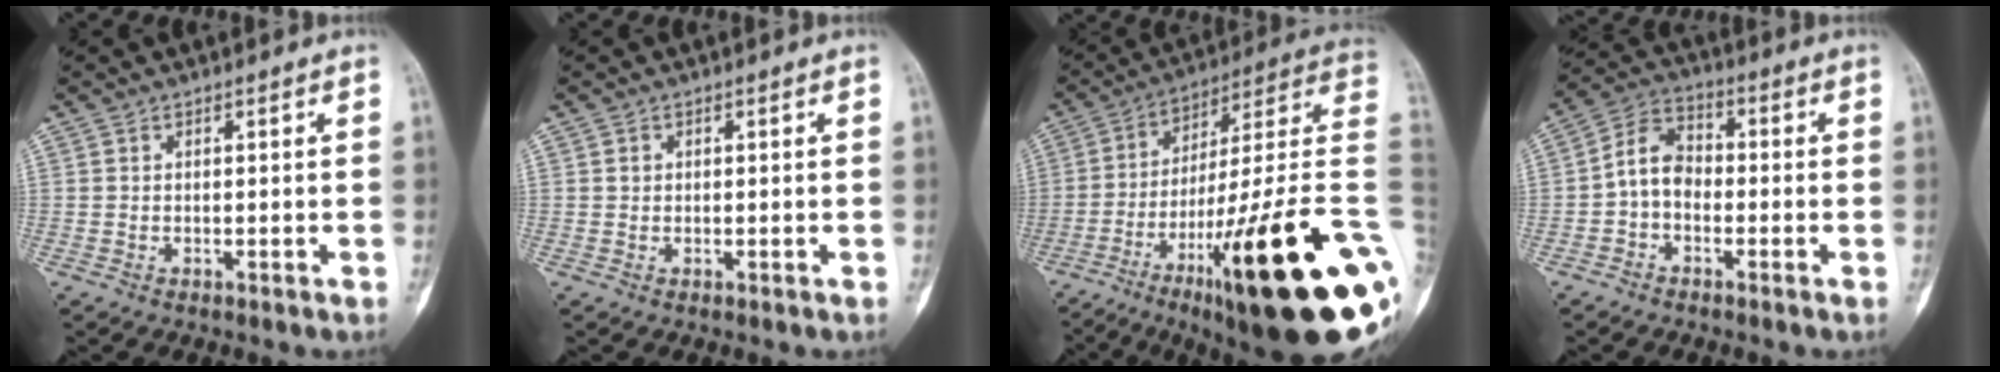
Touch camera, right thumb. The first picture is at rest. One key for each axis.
{"total": 0.8, "fx": 0.2, "fy": 0.7, "fz": 0.3, "tx": -0.002, "ty": 0.002, "tz": 0.004}
{"total": 32.6, "fx": -10.4, "fy": 5.2, "fz": 30.5, "tx": -0.379, "ty": 0.052, "tz": -0.165}
{"total": 7.0, "fx": -1.4, "fy": 5.1, "fz": 4.5, "tx": -0.064, "ty": 0.030, "tz": -0.044}